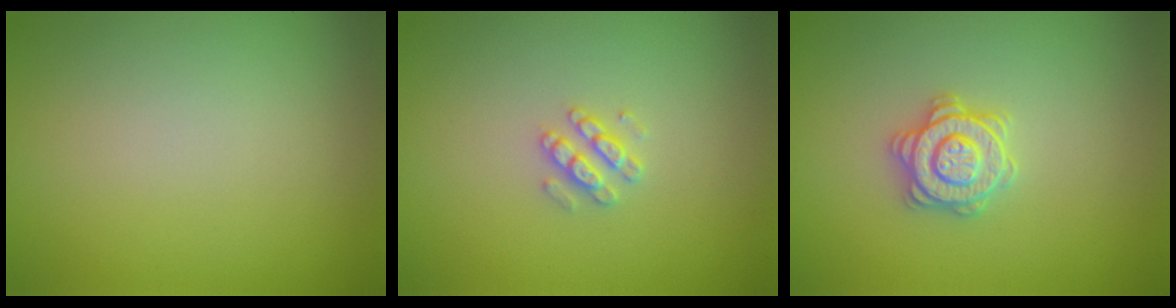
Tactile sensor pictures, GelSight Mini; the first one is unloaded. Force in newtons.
{"total": 1.9, "press": 1.9, "slide": 0.3}
{"total": 2.9, "press": 2.8, "slide": 0.6}